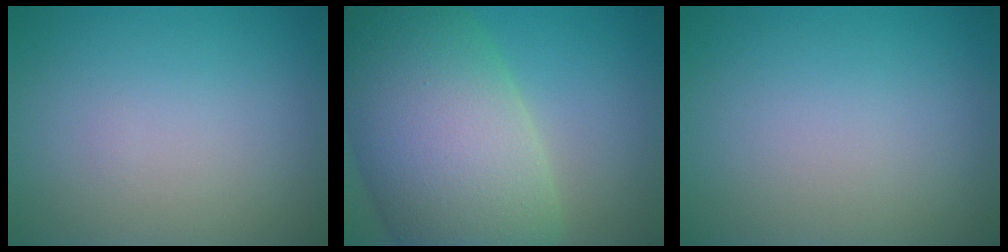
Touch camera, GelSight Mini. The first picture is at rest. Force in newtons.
{"total": 14.4, "press": 14.4, "slide": 0.5}
{"total": 0.0}